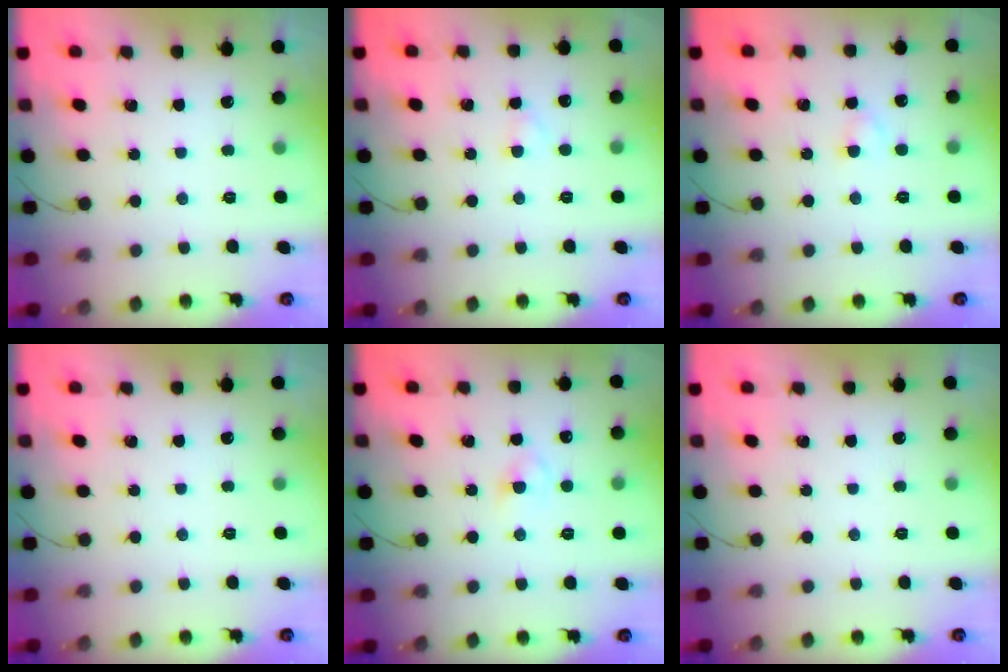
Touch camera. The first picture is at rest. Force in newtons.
{"total": 1.6, "press": 1.4, "slide": 0.7}
{"total": 2.3, "press": 2.0, "slide": 1.0}
{"total": 0.0}
{"total": 2.9, "press": 2.7, "slide": 1.2}
{"total": 0.0}